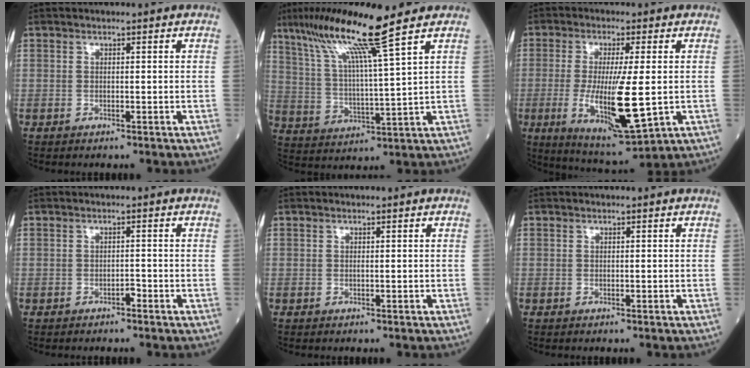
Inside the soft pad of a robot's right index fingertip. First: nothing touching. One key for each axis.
{"total": 12.7, "fx": 8.5, "fy": -1.9, "fz": 9.2, "tx": -0.173, "ty": 0.008, "tz": 0.154}
{"total": 12.9, "fx": -1.5, "fy": 1.8, "fz": 12.6, "tx": -0.231, "ty": -0.029, "tz": -0.020}
{"total": 0.8, "fx": -0.6, "fy": 0.2, "fz": 0.4, "tx": -0.007, "ty": 0.002, "tz": -0.011}
{"total": 0.0}
{"total": 0.0}